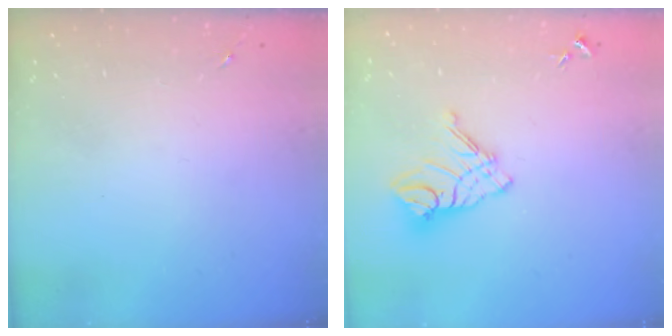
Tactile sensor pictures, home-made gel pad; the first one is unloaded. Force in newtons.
{"total": 12.6, "press": 12.5, "slide": 1.3}